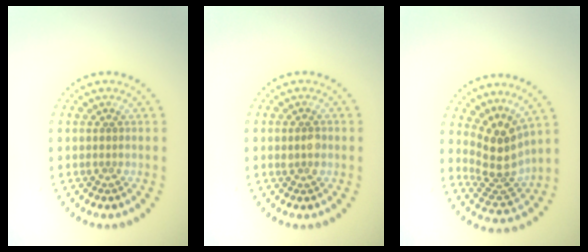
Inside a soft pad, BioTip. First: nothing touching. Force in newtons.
{"total": 1.2, "press": 1.2, "slide": 0.3}
{"total": 4.0, "press": 3.0, "slide": 2.6}